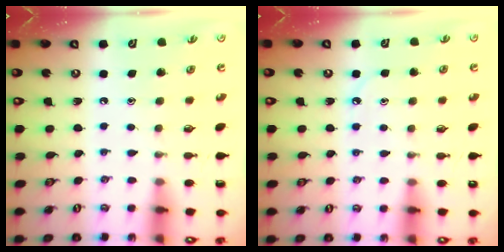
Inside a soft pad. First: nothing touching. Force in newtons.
{"total": 3.5, "press": 3.5, "slide": 0.5}